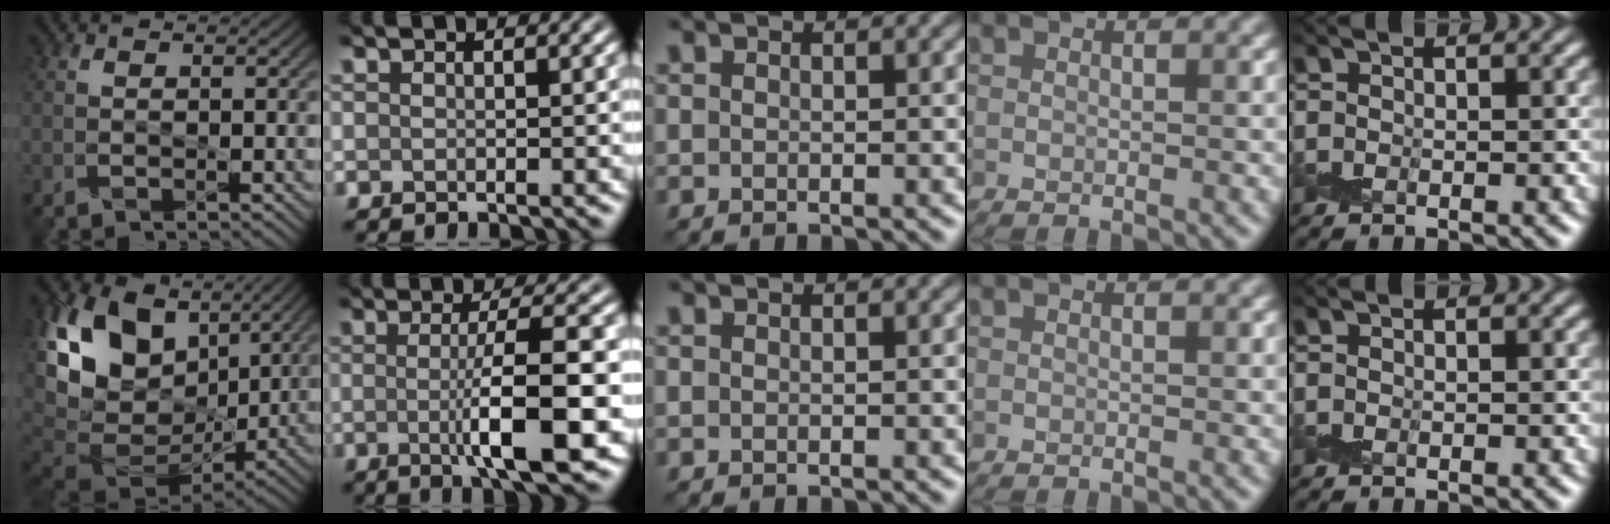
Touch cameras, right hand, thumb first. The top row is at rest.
{"thumb": {"total": 17.0, "force": [5.0, 11.5, 11.5], "torque": [-0.267, 0.002, 0.104]}, "index": {"total": 7.1, "force": [-0.8, 1.4, 7.0], "torque": [-0.108, -0.006, -0.014]}}